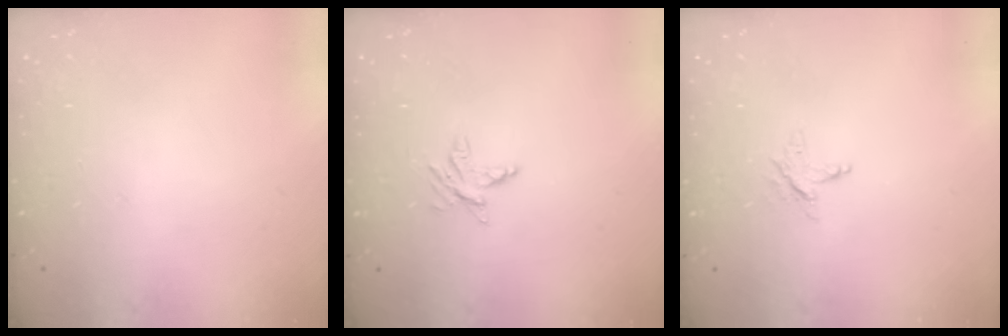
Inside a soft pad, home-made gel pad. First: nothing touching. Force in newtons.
{"total": 3.5, "press": 3.5, "slide": 0.4}
{"total": 2.5, "press": 2.5, "slide": 0.3}